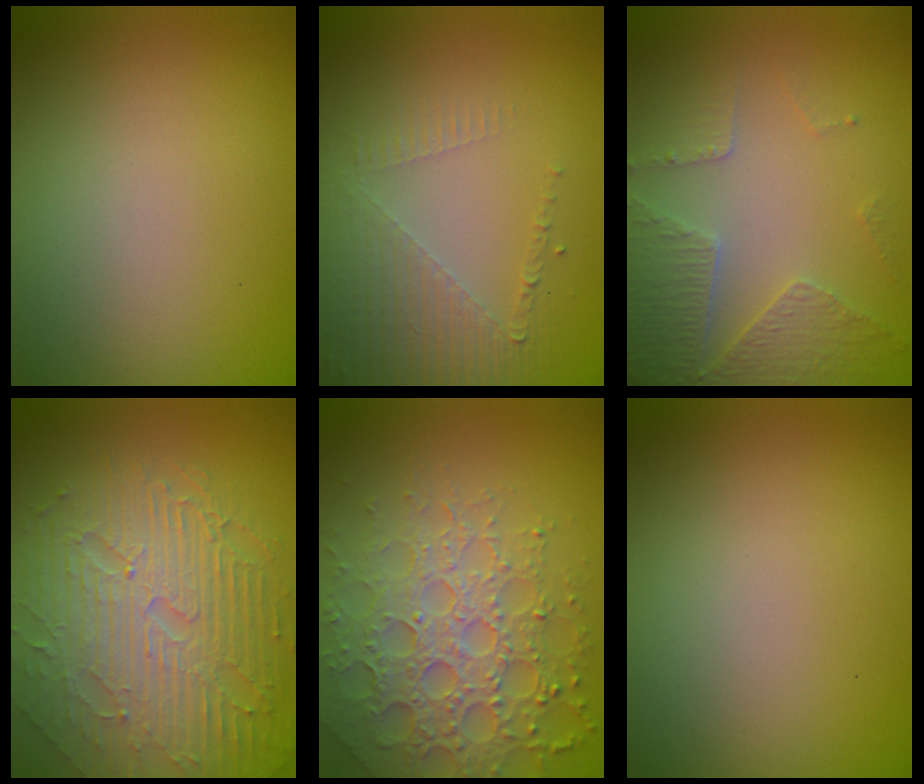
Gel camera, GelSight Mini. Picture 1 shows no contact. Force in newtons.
{"total": 5.0, "press": 2.9, "slide": 4.1}
{"total": 4.6, "press": 3.4, "slide": 3.1}
{"total": 9.9, "press": 6.4, "slide": 7.5}
{"total": 6.9, "press": 6.7, "slide": 1.6}
{"total": 0.0}